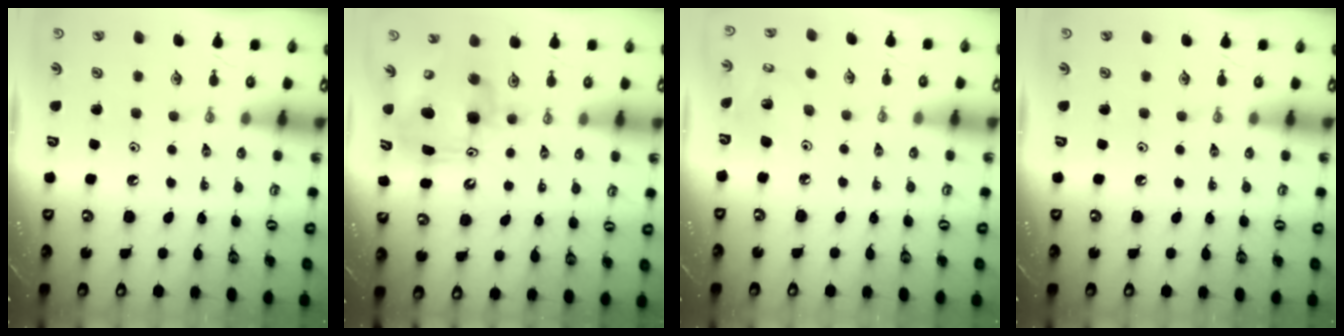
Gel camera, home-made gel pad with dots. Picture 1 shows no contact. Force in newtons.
{"total": 8.9, "press": 8.7, "slide": 1.8}
{"total": 5.9, "press": 5.5, "slide": 2.3}
{"total": 0.0}